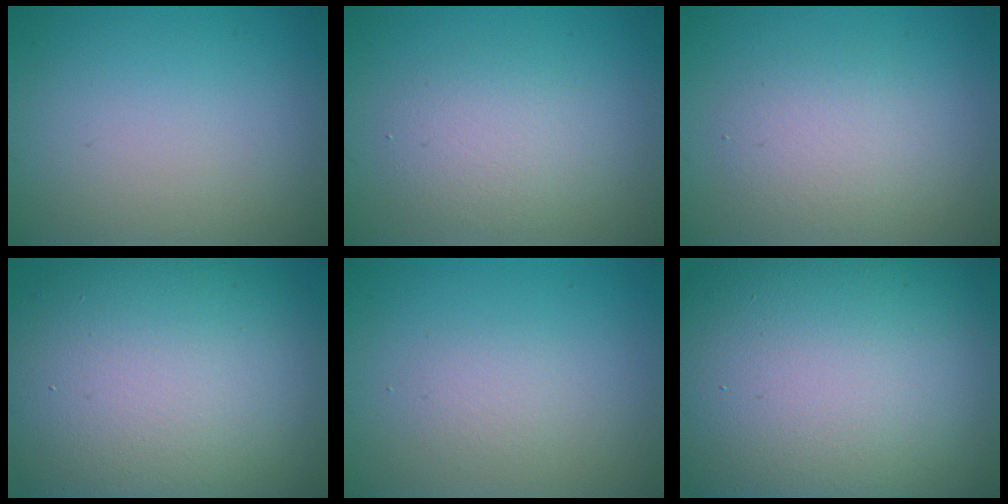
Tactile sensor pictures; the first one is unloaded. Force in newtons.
{"total": 3.1, "press": 3.1, "slide": 0.2}
{"total": 3.0, "press": 3.0, "slide": 0.2}
{"total": 16.3, "press": 16.3, "slide": 0.8}
{"total": 1.3, "press": 1.3, "slide": 0.1}
{"total": 22.8, "press": 22.8, "slide": 1.0}